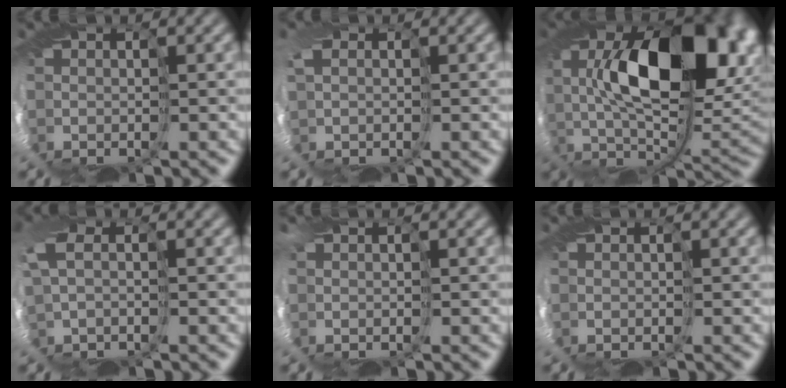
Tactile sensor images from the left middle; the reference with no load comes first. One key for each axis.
{"total": 0.9, "fx": 0.1, "fy": -0.7, "fz": -0.6, "tx": 0.002, "ty": -0.003, "tz": 0.008}
{"total": 12.1, "fx": 1.4, "fy": 5.0, "fz": 10.9, "tx": -0.173, "ty": -0.002, "tz": 0.021}
{"total": 1.3, "fx": 0.4, "fy": 0.0, "fz": 1.2, "tx": -0.053, "ty": -0.003, "tz": 0.008}
{"total": 0.9, "fx": 0.1, "fy": -0.7, "fz": -0.6, "tx": 0.014, "ty": -0.005, "tz": 0.002}
{"total": 0.0}